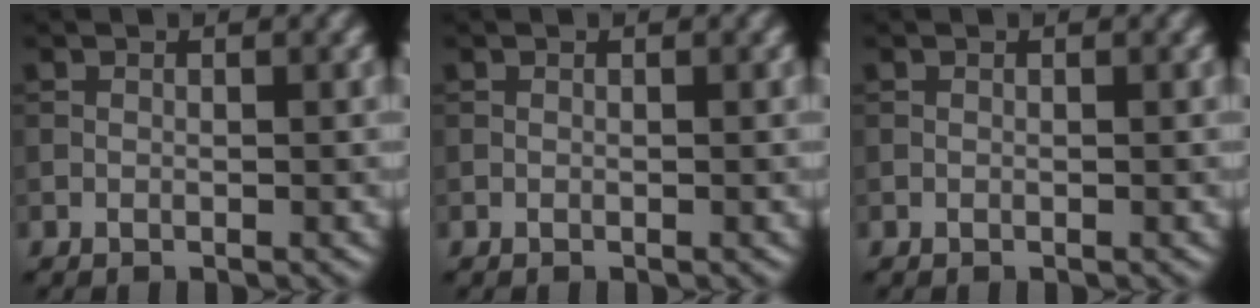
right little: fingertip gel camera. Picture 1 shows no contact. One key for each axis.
{"total": 0.0}
{"total": 0.0}